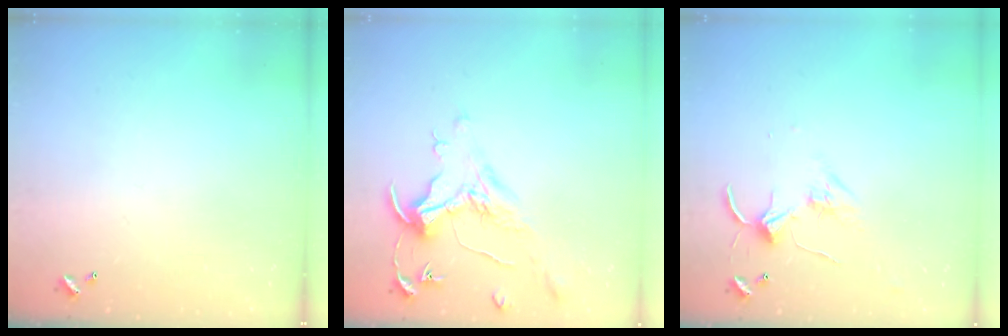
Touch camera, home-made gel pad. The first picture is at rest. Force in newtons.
{"total": 1.6, "press": 1.4, "slide": 0.7}
{"total": 2.7, "press": 2.7, "slide": 0.4}